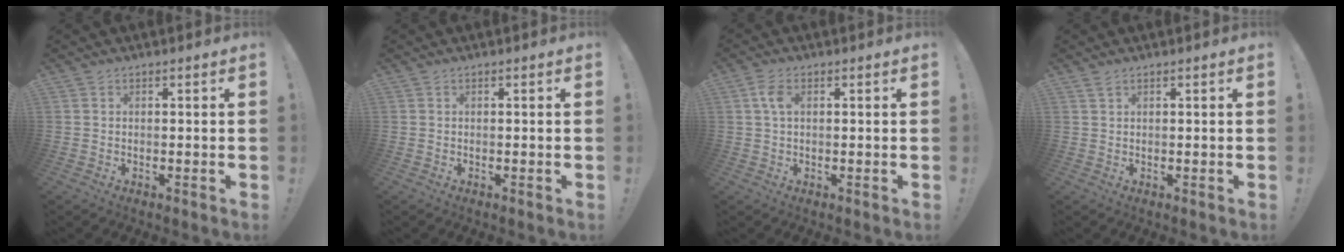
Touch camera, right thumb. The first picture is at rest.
{"total": 0.0}
{"total": 4.0, "force": [1.0, 2.1, 3.2], "torque": [-0.061, 0.007, 0.016]}
{"total": 1.3, "force": [0.9, 0.4, 0.8], "torque": [-0.021, 0.003, 0.018]}